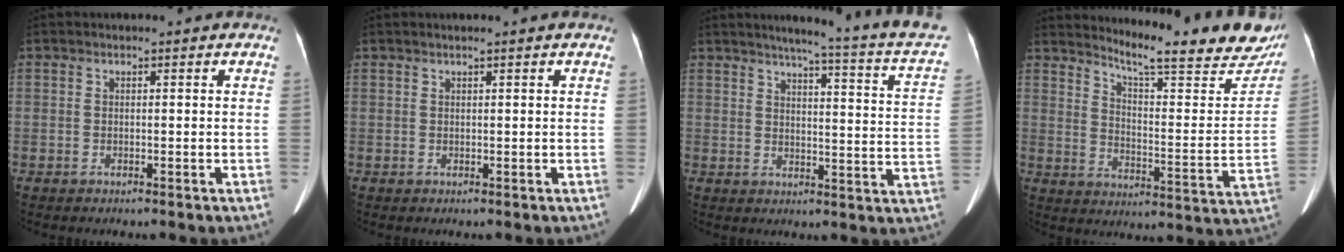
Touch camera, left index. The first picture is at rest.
{"total": 0.6, "force": [0.3, -0.2, 0.5], "torque": [-0.019, 0.002, 0.013]}
{"total": 19.4, "force": [16.6, -0.5, 9.9], "torque": [-0.132, -0.054, 0.182]}
{"total": 21.5, "force": [18.7, 2.7, 10.3], "torque": [-0.145, -0.063, 0.235]}